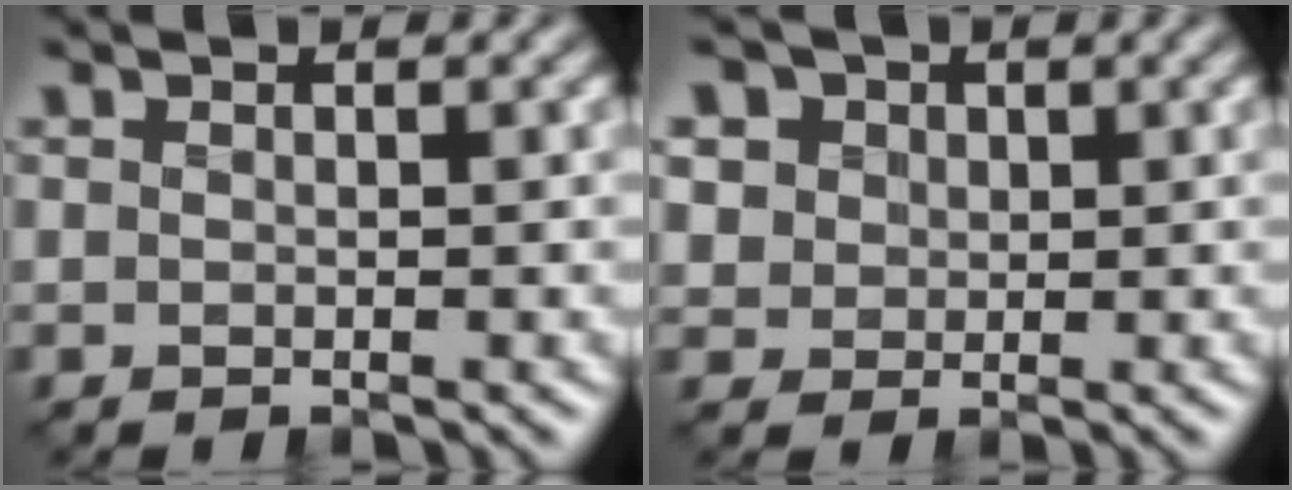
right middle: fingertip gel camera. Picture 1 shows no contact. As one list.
[{"total": 6.1, "force": [2.9, 4.8, 2.4], "torque": [-0.068, 0.015, 0.038]}]